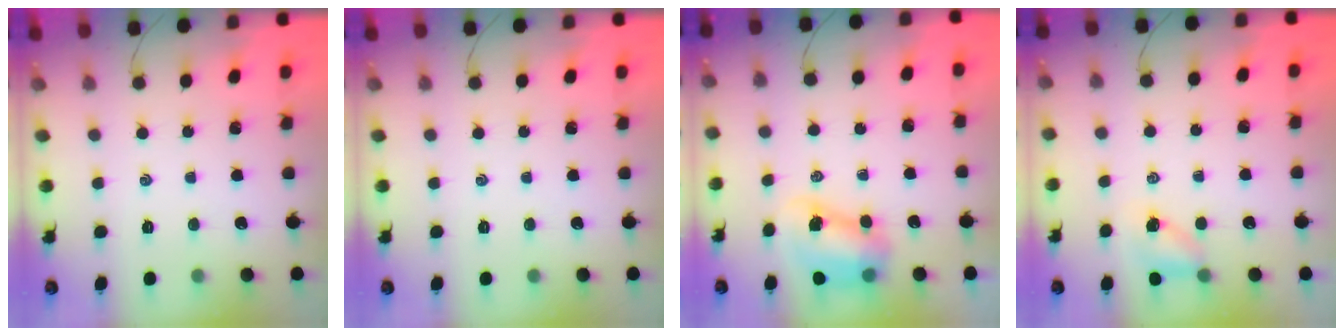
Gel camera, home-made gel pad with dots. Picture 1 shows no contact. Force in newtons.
{"total": 0.0}
{"total": 8.1, "press": 7.9, "slide": 1.3}
{"total": 4.3, "press": 4.3, "slide": 0.3}